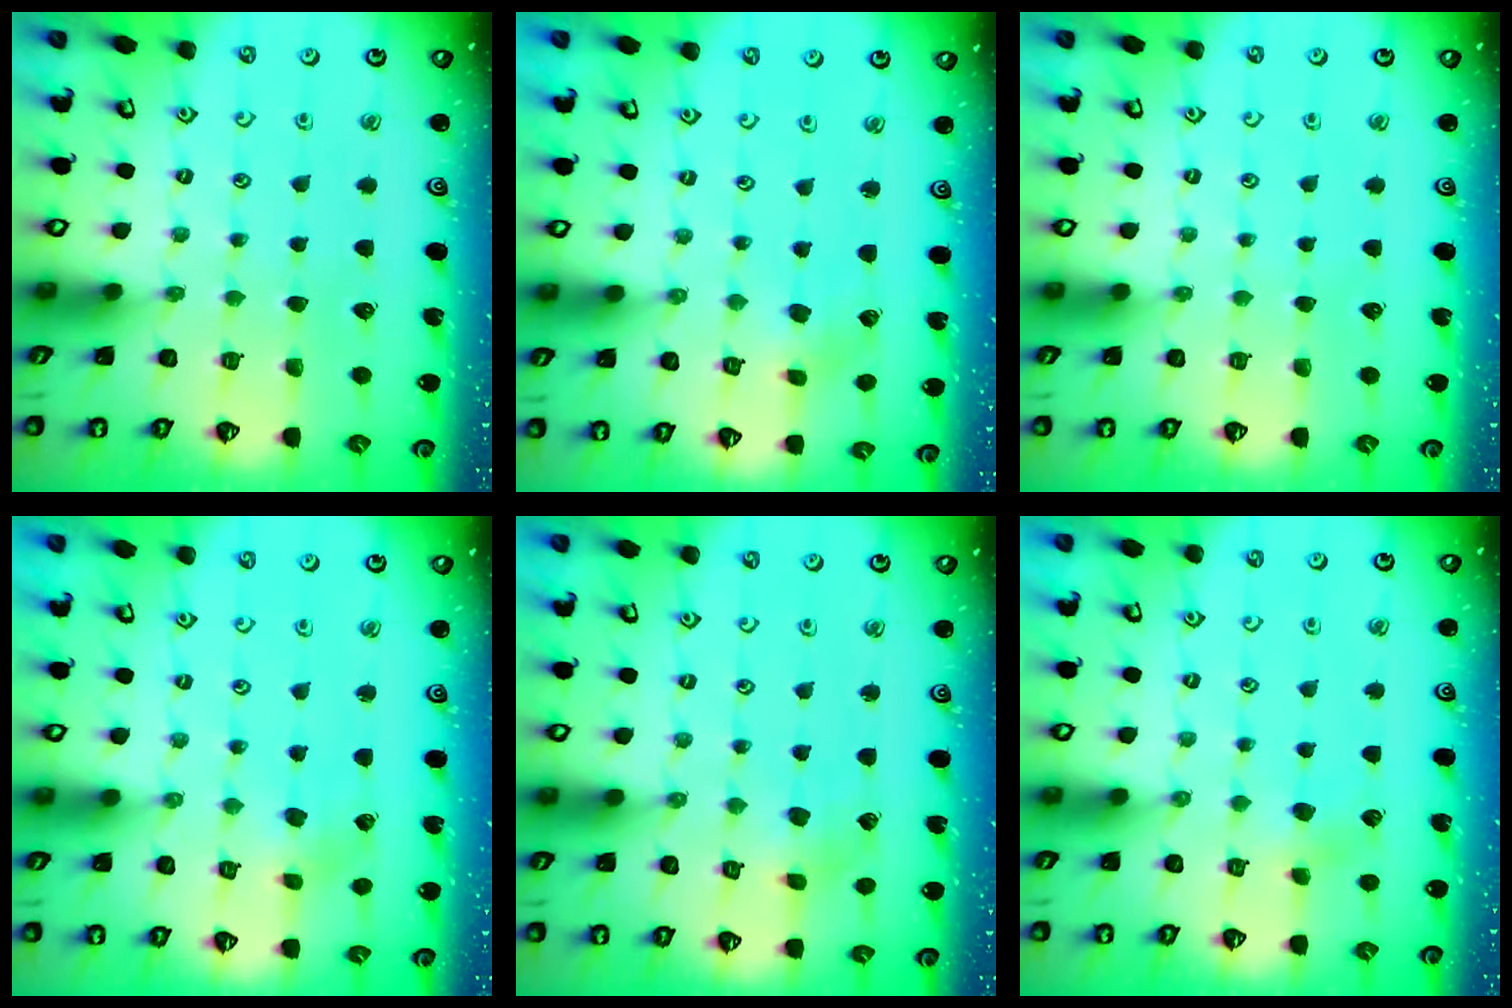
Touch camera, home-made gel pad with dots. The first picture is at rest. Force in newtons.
{"total": 2.3, "press": 2.3, "slide": 0.4}
{"total": 0.0}
{"total": 2.3, "press": 2.3, "slide": 0.4}
{"total": 3.0, "press": 3.0, "slide": 0.2}
{"total": 3.9, "press": 3.9, "slide": 0.6}